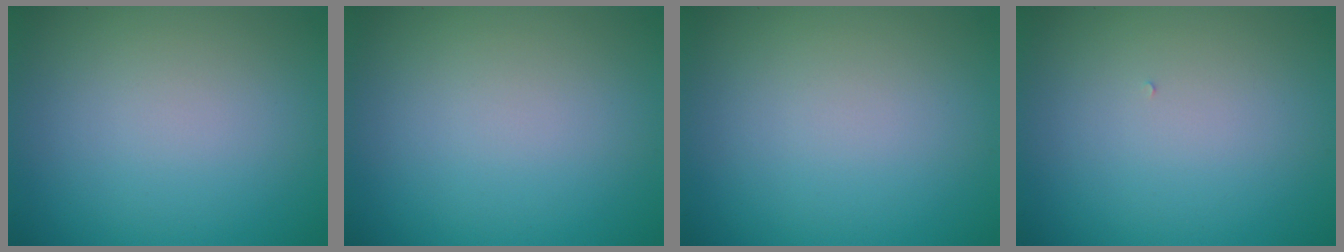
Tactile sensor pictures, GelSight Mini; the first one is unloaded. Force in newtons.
{"total": 0.0}
{"total": 0.0}
{"total": 0.0}